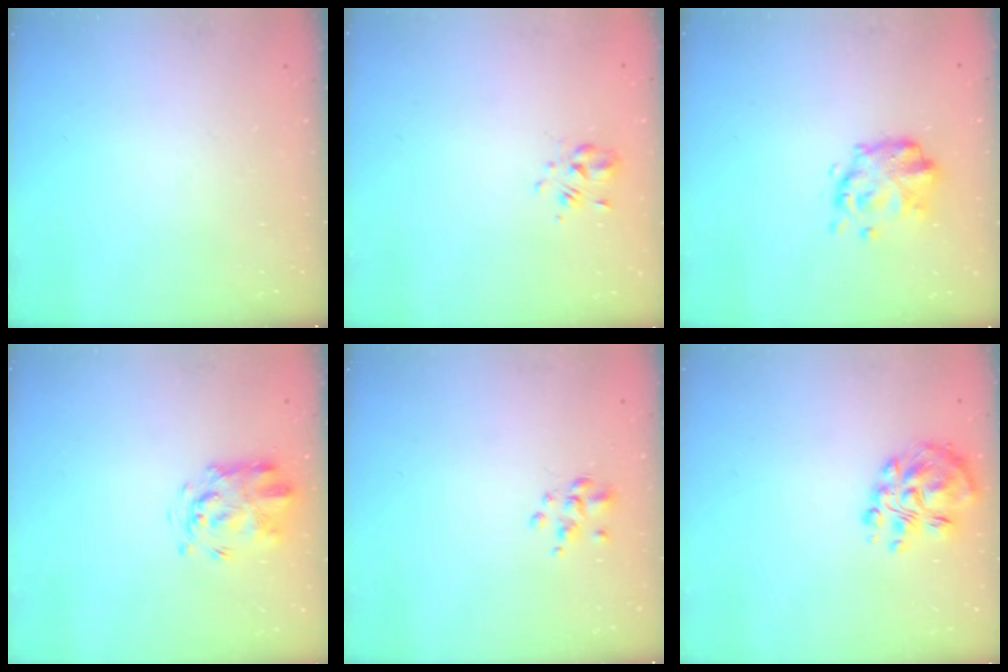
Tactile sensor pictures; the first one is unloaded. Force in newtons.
{"total": 2.0, "press": 1.7, "slide": 0.9}
{"total": 5.9, "press": 5.9, "slide": 0.1}
{"total": 3.5, "press": 3.4, "slide": 0.9}
{"total": 2.7, "press": 2.5, "slide": 0.9}
{"total": 9.9, "press": 9.7, "slide": 1.9}